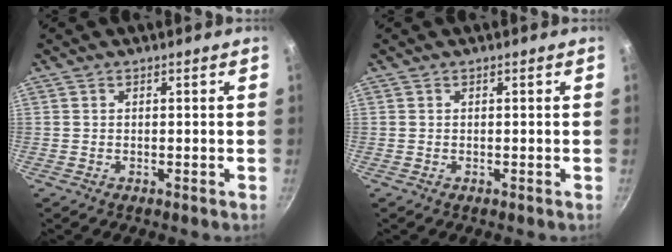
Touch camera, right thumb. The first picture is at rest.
{"total": 0.0}